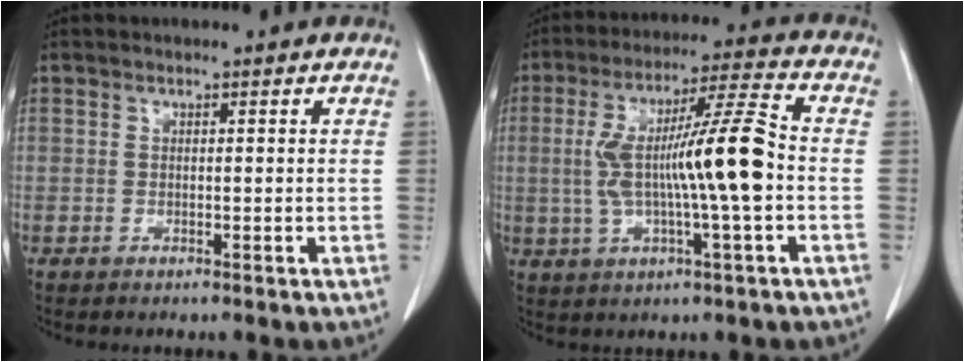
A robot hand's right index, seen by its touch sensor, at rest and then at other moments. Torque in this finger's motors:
{"motor_torque": [1.59, -0.36, 0.74, 0.21]}